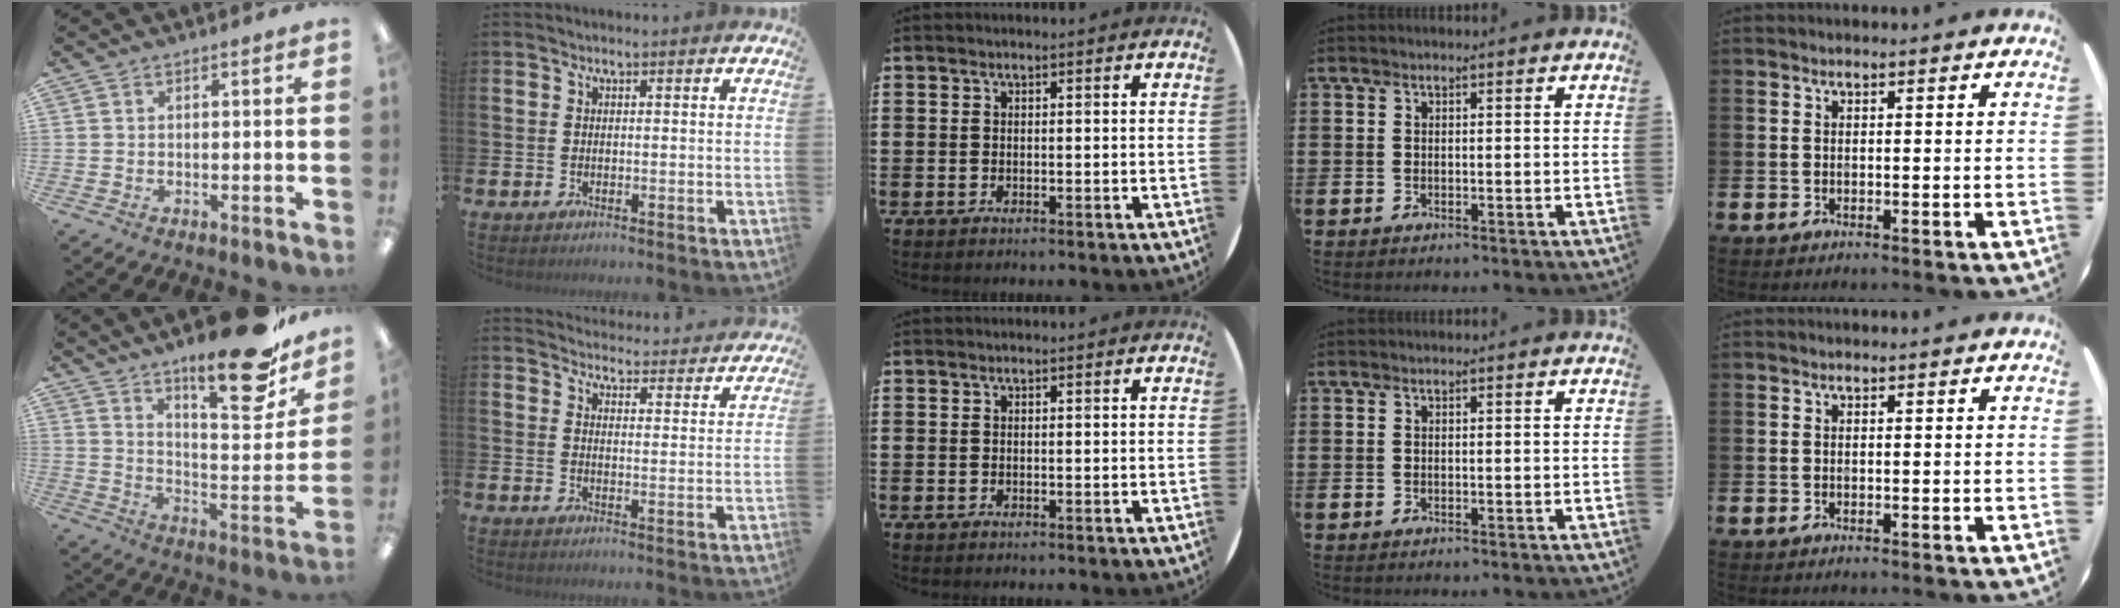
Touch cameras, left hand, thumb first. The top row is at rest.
{"thumb": {"total": 20.6, "force": [15.6, 5.7, 12.2], "torque": [-0.169, -0.114, 0.252]}, "index": {"total": 4.1, "force": [4.1, 0.6, 0.1], "torque": [-0.013, -0.035, 0.069]}}